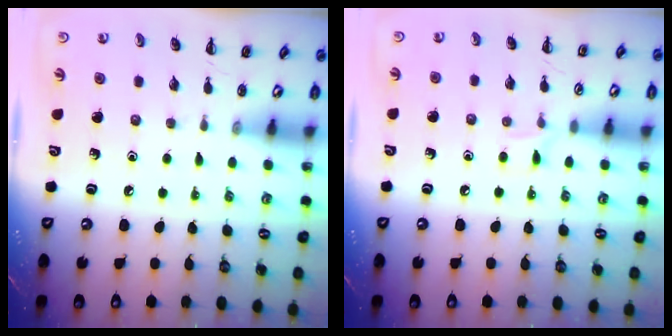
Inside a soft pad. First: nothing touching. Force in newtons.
{"total": 4.3, "press": 4.1, "slide": 1.5}